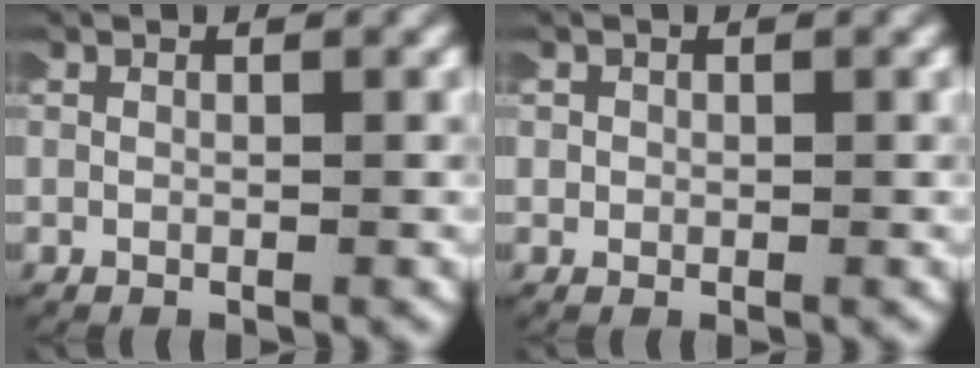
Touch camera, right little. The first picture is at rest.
{"total": 0.7, "force": [0.0, 0.7, -0.1], "torque": [0.001, 0.005, -0.005]}